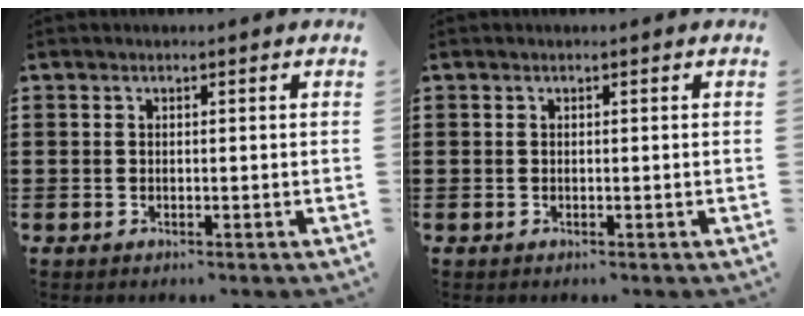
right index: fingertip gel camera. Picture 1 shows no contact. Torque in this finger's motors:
{"motor_torque": [0.24, 0.61, 0.00, 0.00]}